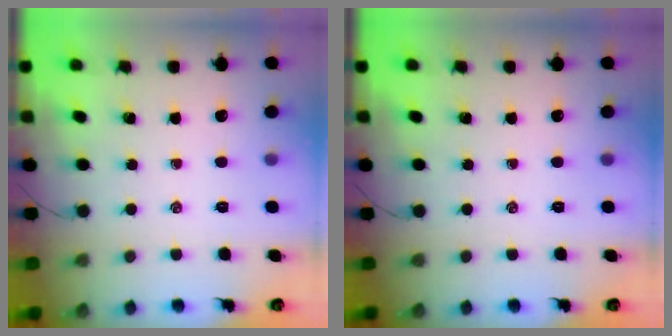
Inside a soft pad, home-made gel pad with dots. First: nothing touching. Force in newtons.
{"total": 0.0}